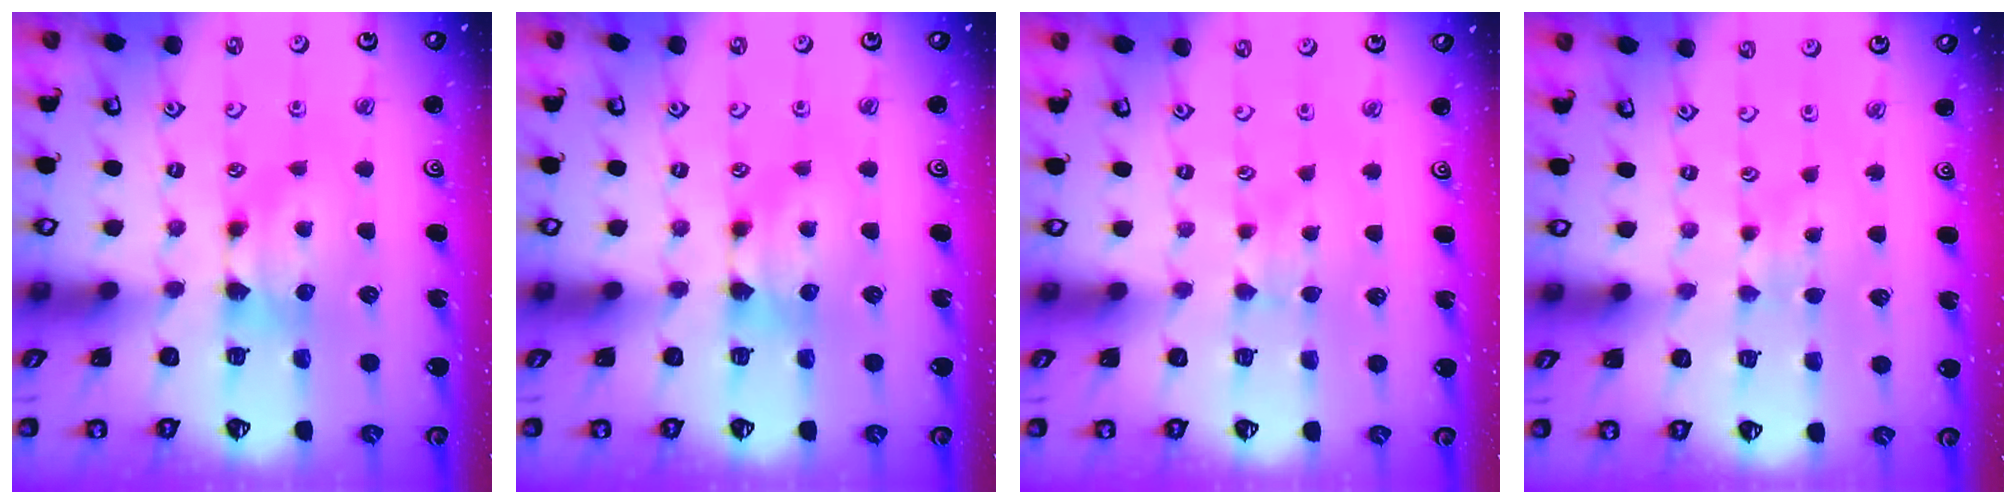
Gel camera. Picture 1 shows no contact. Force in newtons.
{"total": 0.0}
{"total": 2.6, "press": 2.6, "slide": 0.4}
{"total": 2.6, "press": 2.5, "slide": 0.3}